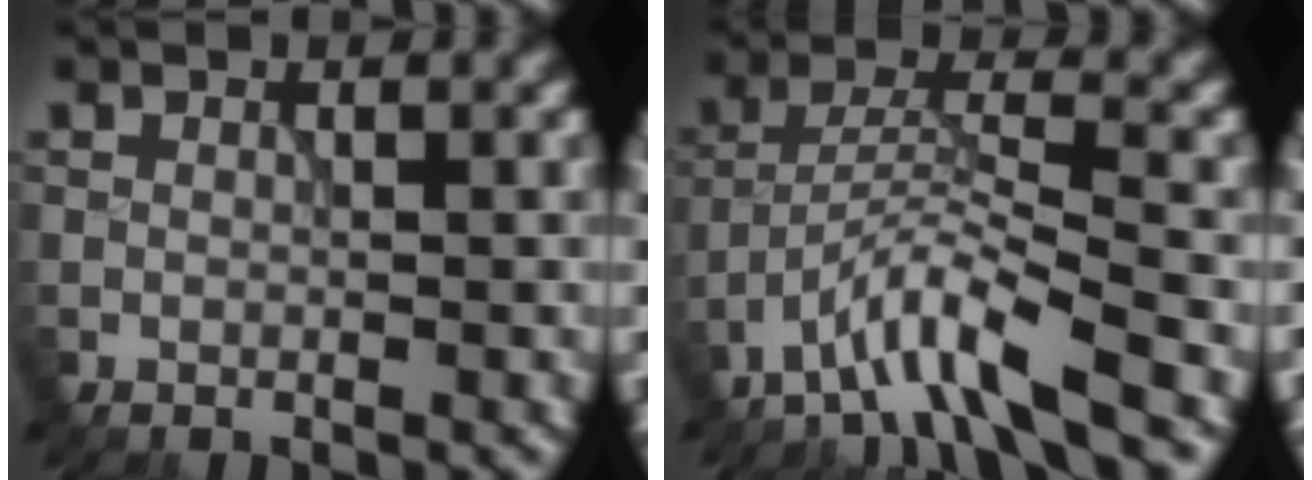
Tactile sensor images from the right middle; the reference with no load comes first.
{"total": 6.0, "force": [-4.4, 0.6, 4.1], "torque": [-0.072, 0.006, -0.086]}